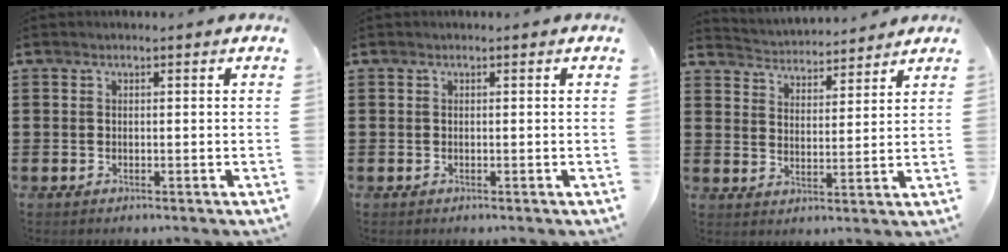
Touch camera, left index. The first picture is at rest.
{"total": 0.0}
{"total": 3.4, "force": [3.3, 0.4, -0.3], "torque": [-0.014, -0.024, 0.055]}